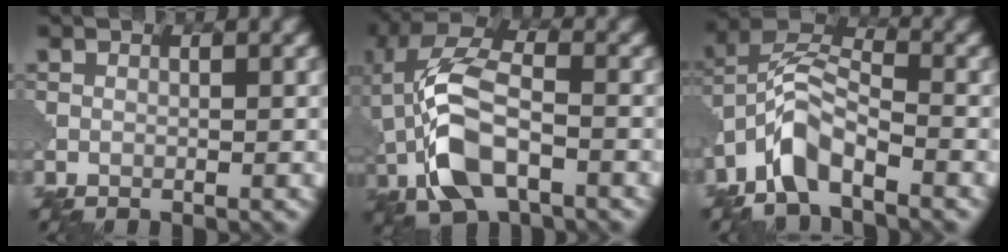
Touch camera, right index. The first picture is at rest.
{"total": 8.8, "force": [-2.7, 4.5, 7.1], "torque": [-0.156, 0.011, -0.065]}
{"total": 5.9, "force": [-3.7, 2.3, 4.0], "torque": [-0.078, 0.010, -0.081]}